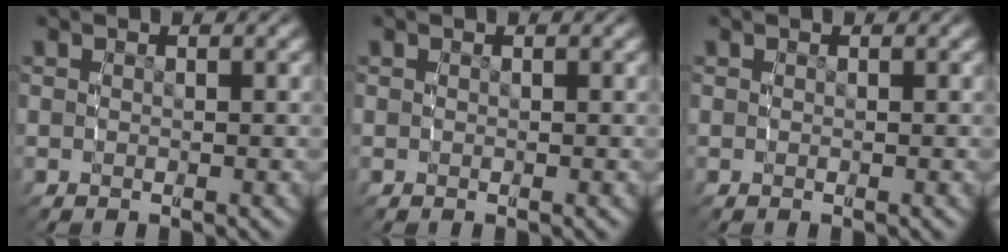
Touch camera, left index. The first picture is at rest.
{"total": 0.0}
{"total": 0.0}